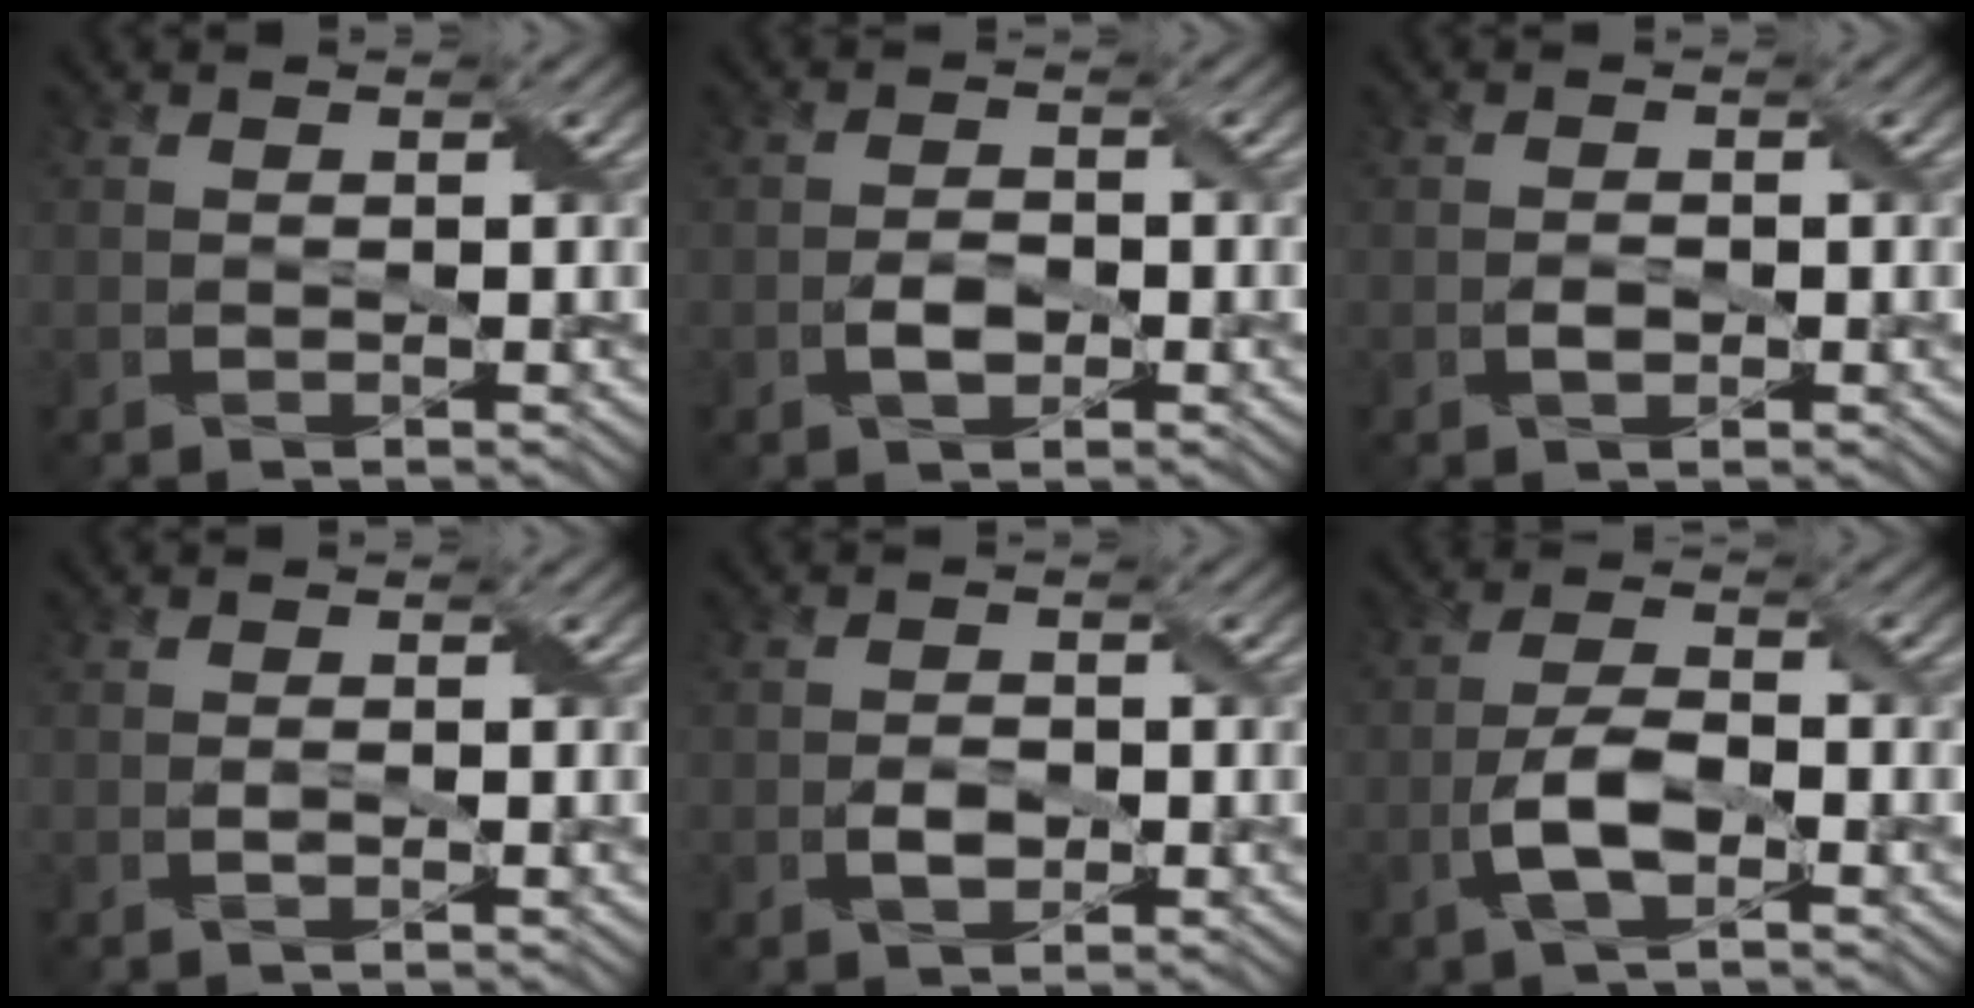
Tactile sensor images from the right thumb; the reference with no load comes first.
{"total": 2.6, "force": [-1.0, 1.6, 1.9], "torque": [-0.038, 0.003, -0.019]}
{"total": 1.4, "force": [-0.4, 0.9, 0.9], "torque": [-0.018, 0.001, -0.007]}
{"total": 0.6, "force": [-0.2, 0.2, 0.6], "torque": [-0.014, 0.000, -0.002]}
{"total": 2.3, "force": [-0.8, 1.5, 1.6], "torque": [-0.033, 0.000, -0.013]}
{"total": 5.3, "force": [-2.3, 2.1, 4.4], "torque": [-0.096, 0.005, -0.048]}